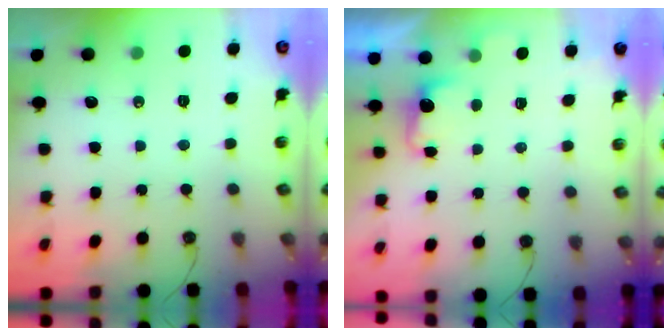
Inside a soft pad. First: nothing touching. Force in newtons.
{"total": 1.5, "press": 1.3, "slide": 0.8}